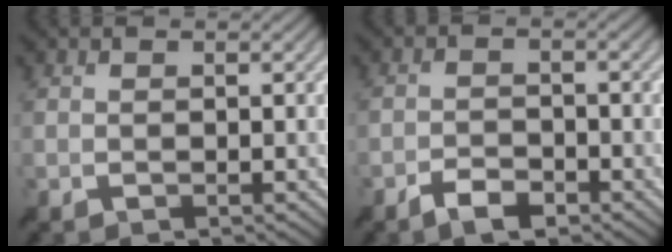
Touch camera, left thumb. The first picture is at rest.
{"total": 3.0, "force": [-2.3, 1.2, 1.6], "torque": [-0.034, -0.001, -0.044]}